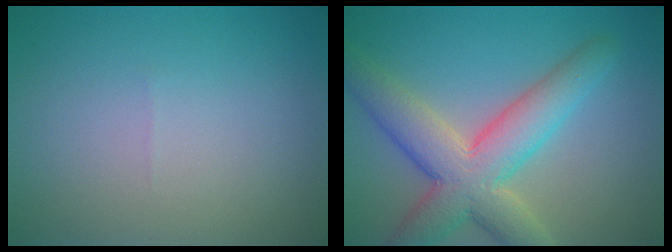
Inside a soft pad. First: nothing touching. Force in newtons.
{"total": 7.9, "press": 7.8, "slide": 0.7}